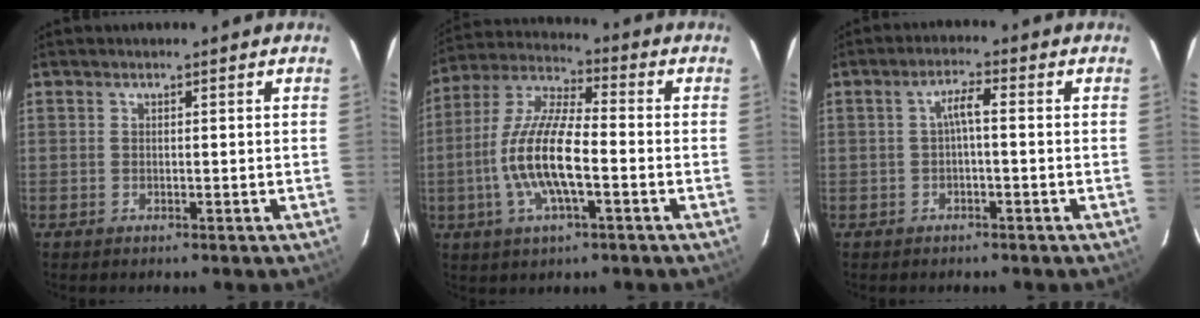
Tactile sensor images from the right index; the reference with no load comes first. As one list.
[{"total": 14.2, "force": [-3.4, 4.0, 13.2], "torque": [-0.270, -0.002, -0.068]}, {"total": 3.2, "force": [-0.5, 0.9, 3.0], "torque": [-0.057, 0.012, -0.007]}]